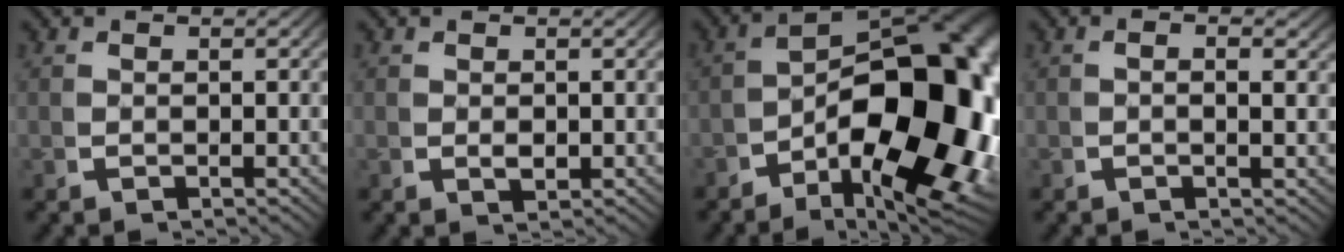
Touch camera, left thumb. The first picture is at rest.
{"total": 1.4, "force": [0.3, 1.1, 0.9], "torque": [-0.020, -0.014, 0.014]}
{"total": 24.4, "force": [-4.0, 13.4, 20.0], "torque": [-0.267, -0.072, -0.034]}
{"total": 0.7, "force": [0.3, -0.1, 0.7], "torque": [-0.020, 0.000, 0.002]}